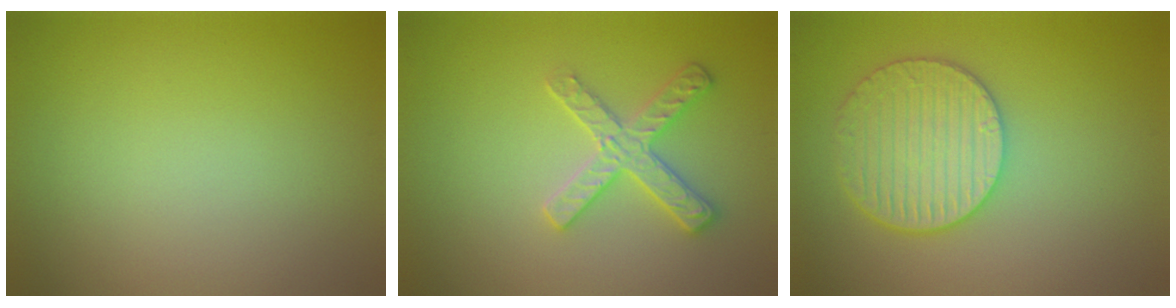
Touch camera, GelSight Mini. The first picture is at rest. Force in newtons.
{"total": 2.9, "press": 2.9, "slide": 0.1}
{"total": 4.9, "press": 4.4, "slide": 2.1}